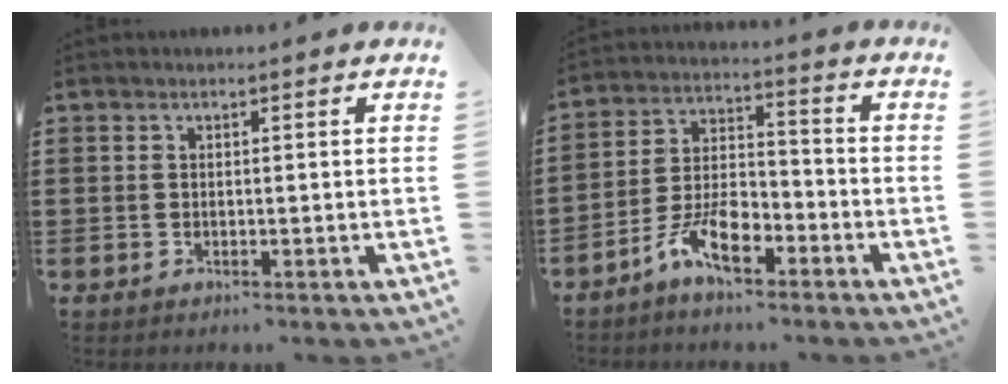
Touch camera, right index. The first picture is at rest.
{"total": 8.2, "force": [-5.1, 3.4, 5.5], "torque": [-0.120, 0.008, -0.096]}